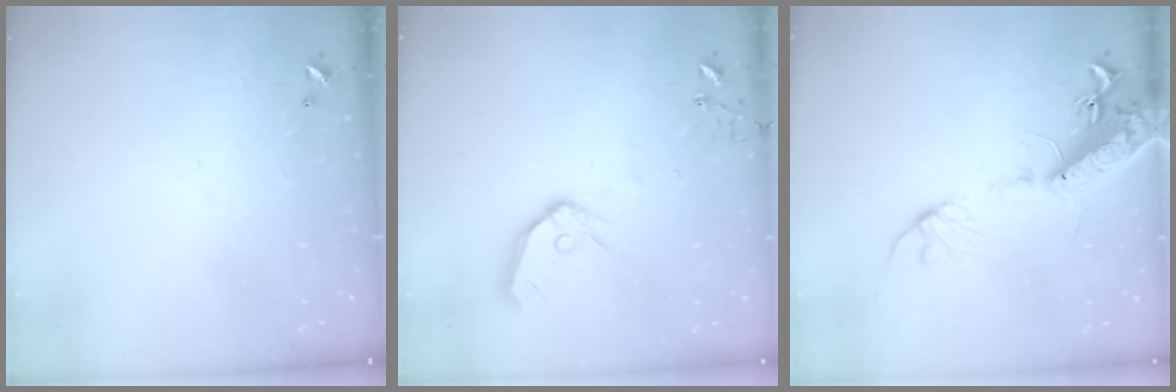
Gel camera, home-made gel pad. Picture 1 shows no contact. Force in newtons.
{"total": 11.3, "press": 11.3, "slide": 1.3}
{"total": 16.6, "press": 16.2, "slide": 3.8}